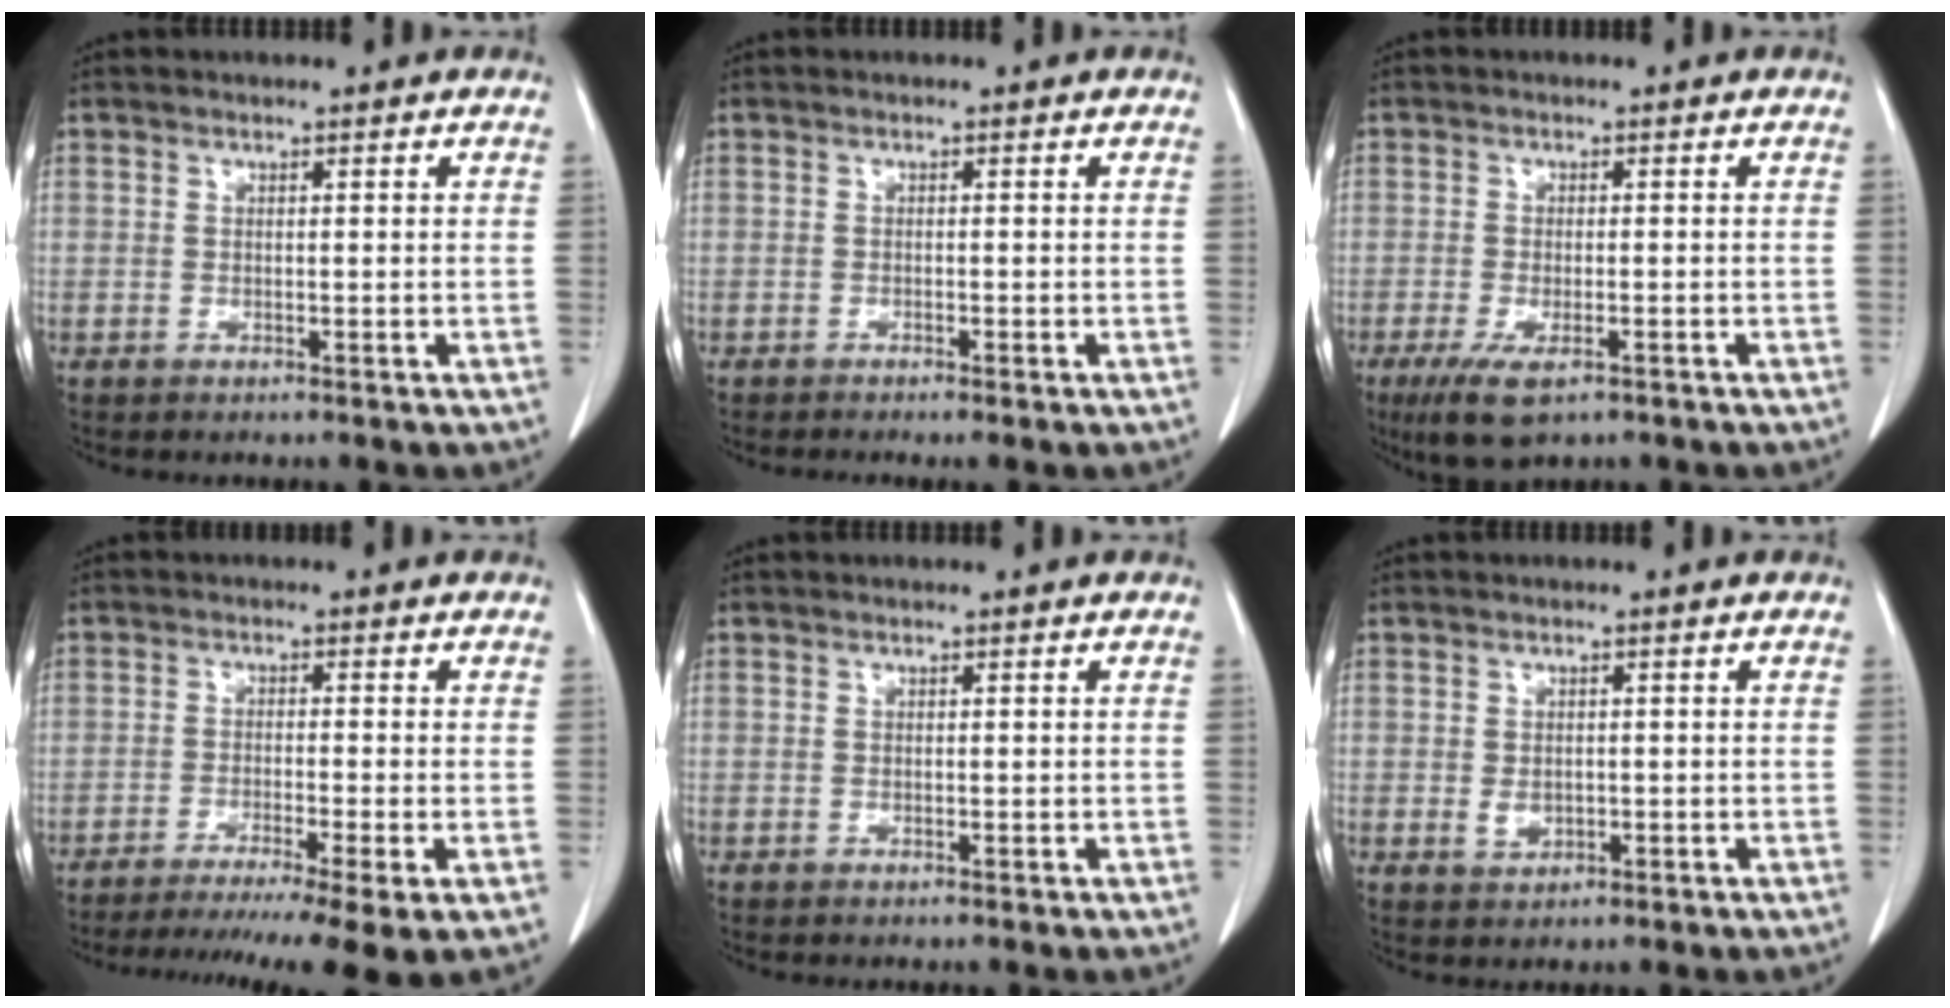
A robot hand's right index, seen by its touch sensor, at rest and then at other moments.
{"total": 1.3, "force": [-1.0, -0.1, 0.8], "torque": [-0.014, -0.001, -0.015]}
{"total": 6.1, "force": [-3.6, 1.9, 4.6], "torque": [-0.082, -0.016, -0.058]}
{"total": 12.2, "force": [-9.1, -0.3, 8.1], "torque": [-0.112, -0.025, -0.142]}
{"total": 0.0}
{"total": 1.9, "force": [-0.3, 1.4, 1.2], "torque": [-0.021, 0.000, 0.001]}